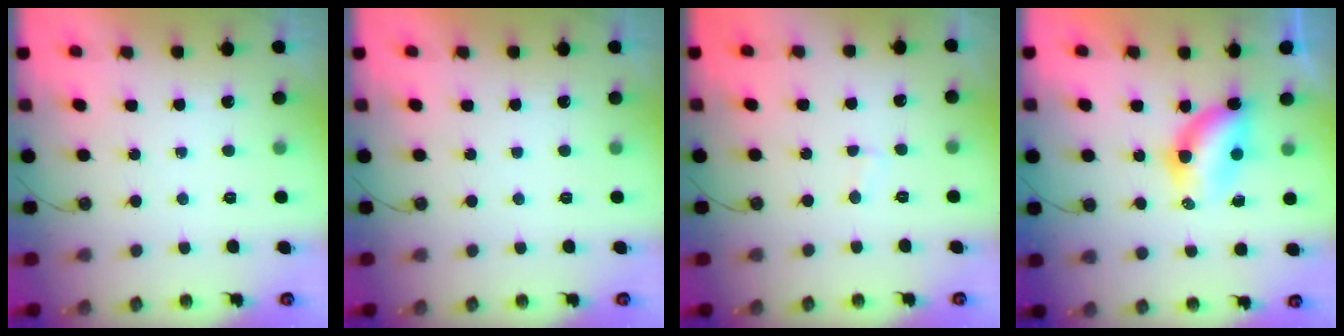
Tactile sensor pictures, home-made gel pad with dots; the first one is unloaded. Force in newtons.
{"total": 0.0}
{"total": 2.0, "press": 2.0, "slide": 0.2}
{"total": 7.6, "press": 6.7, "slide": 3.6}